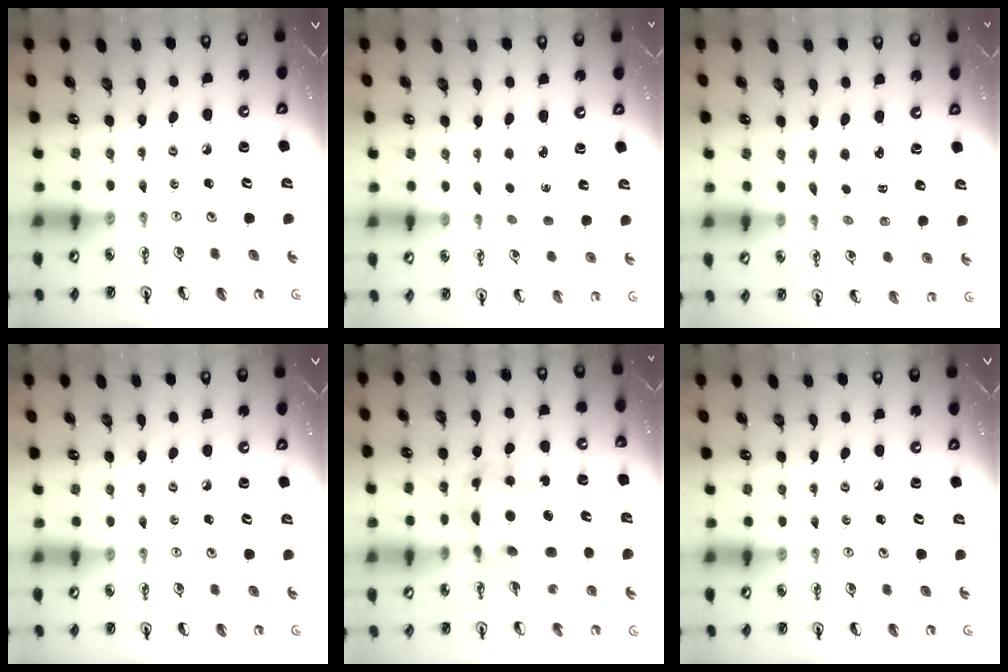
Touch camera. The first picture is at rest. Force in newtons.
{"total": 1.6, "press": 1.6, "slide": 0.3}
{"total": 2.0, "press": 1.9, "slide": 0.5}
{"total": 0.0}
{"total": 12.9, "press": 12.9, "slide": 1.1}
{"total": 0.0}